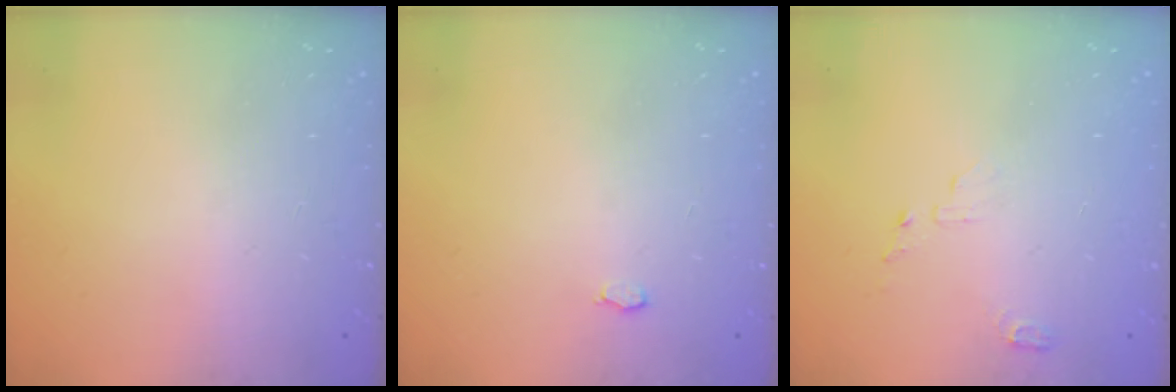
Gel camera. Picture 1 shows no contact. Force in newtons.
{"total": 2.8, "press": 2.8, "slide": 0.3}
{"total": 5.6, "press": 5.6, "slide": 0.4}